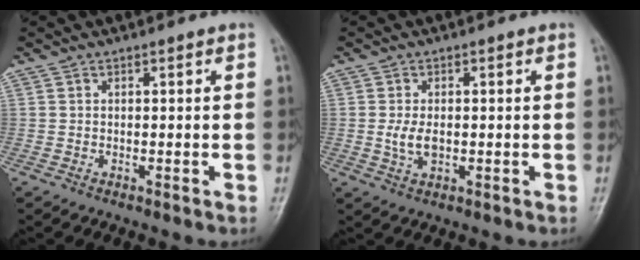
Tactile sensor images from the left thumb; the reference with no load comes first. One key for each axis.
{"total": 3.7, "fx": -0.3, "fy": 2.2, "fz": 3.0, "tx": -0.060, "ty": -0.005, "tz": -0.005}